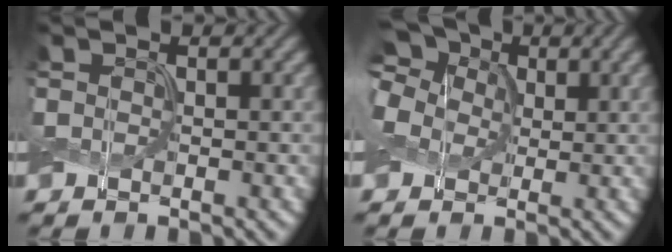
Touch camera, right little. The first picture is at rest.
{"total": 8.9, "force": [3.7, 6.4, 5.0], "torque": [-0.100, 0.033, 0.028]}